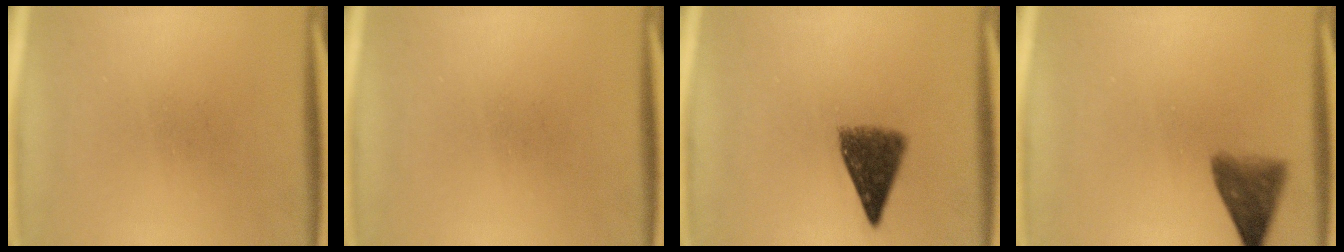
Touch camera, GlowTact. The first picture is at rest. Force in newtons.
{"total": 0.0}
{"total": 7.7}
{"total": 5.2}